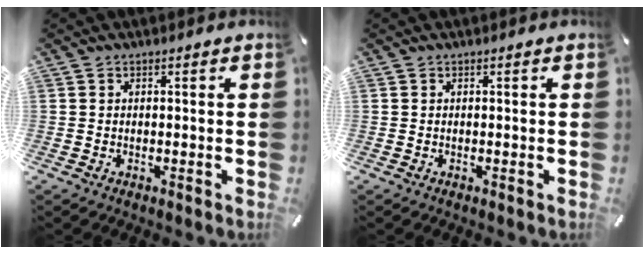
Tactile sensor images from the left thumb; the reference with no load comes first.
{"total": 0.0}